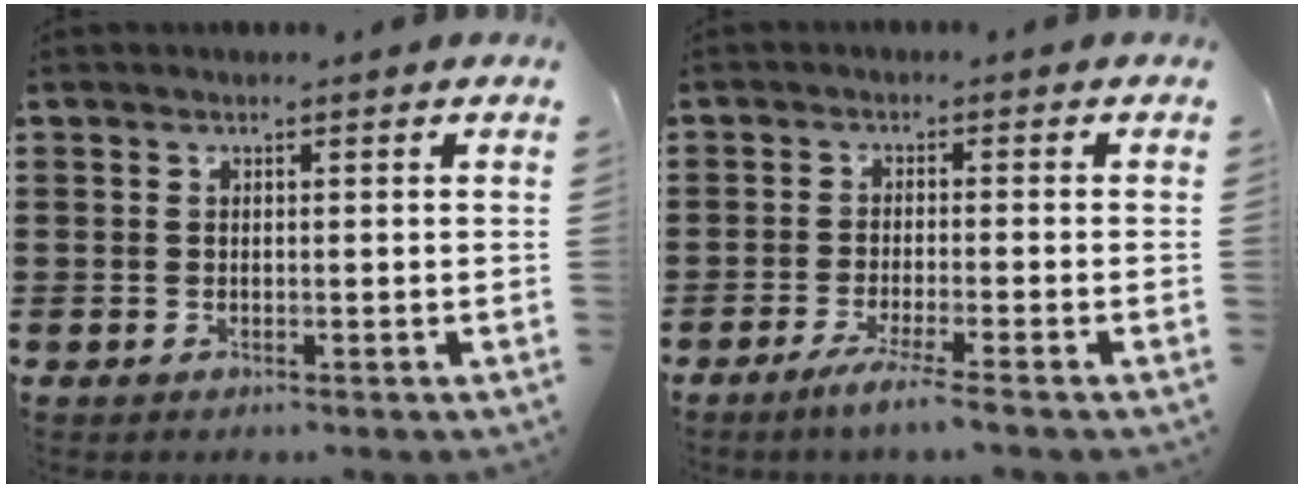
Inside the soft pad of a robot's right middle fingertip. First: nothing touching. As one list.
[{"total": 3.5, "force": [-2.6, -0.5, 2.4], "torque": [-0.046, -0.012, -0.045]}]